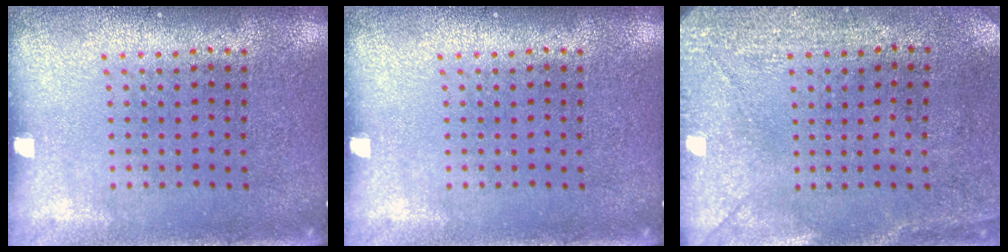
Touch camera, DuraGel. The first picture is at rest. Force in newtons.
{"total": 0.0}
{"total": 3.0, "press": 2.3, "slide": 1.9}